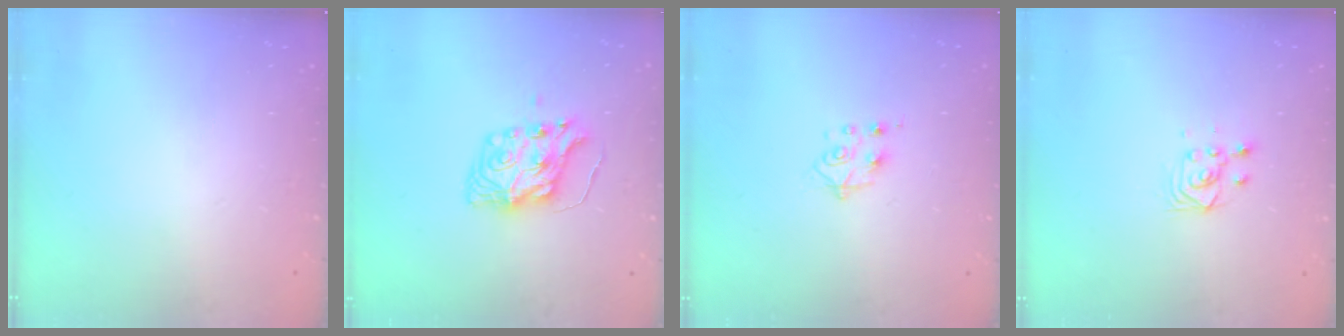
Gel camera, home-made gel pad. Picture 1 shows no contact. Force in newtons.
{"total": 8.4, "press": 8.3, "slide": 0.5}
{"total": 7.6, "press": 7.5, "slide": 0.7}
{"total": 3.3, "press": 3.2, "slide": 0.7}